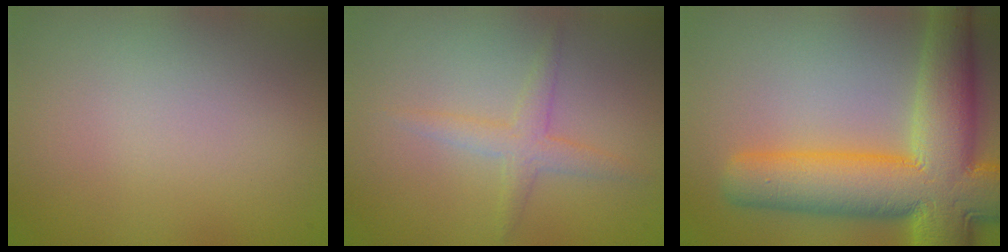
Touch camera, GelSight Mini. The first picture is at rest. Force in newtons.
{"total": 2.2, "press": 2.2, "slide": 0.1}
{"total": 12.5, "press": 12.5, "slide": 0.5}